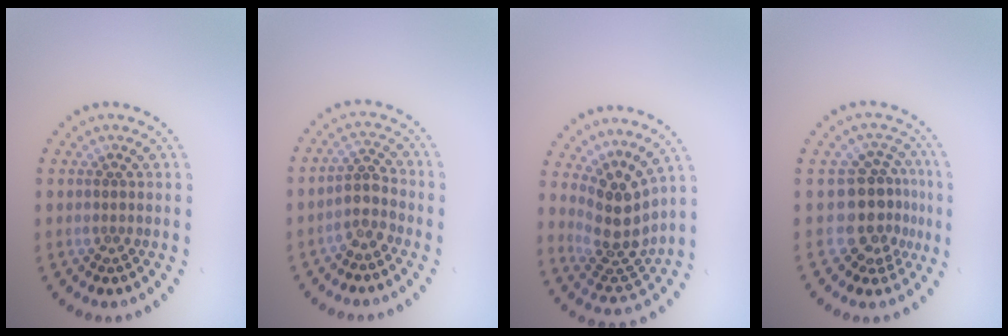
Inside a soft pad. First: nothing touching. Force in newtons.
{"total": 2.2, "press": 1.9, "slide": 1.2}
{"total": 4.1, "press": 3.1, "slide": 2.8}
{"total": 4.0, "press": 3.1, "slide": 2.5}